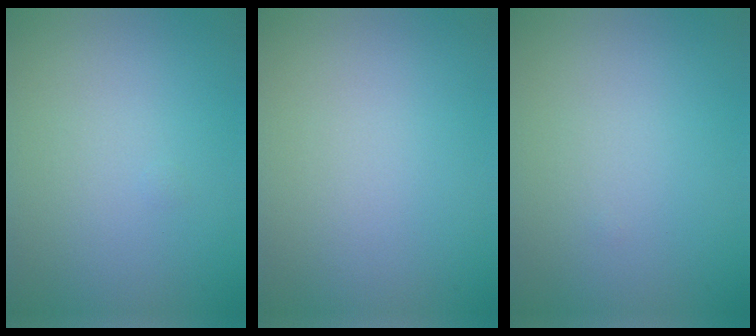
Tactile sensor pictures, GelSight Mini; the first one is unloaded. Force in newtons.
{"total": 0.0}
{"total": 0.0}